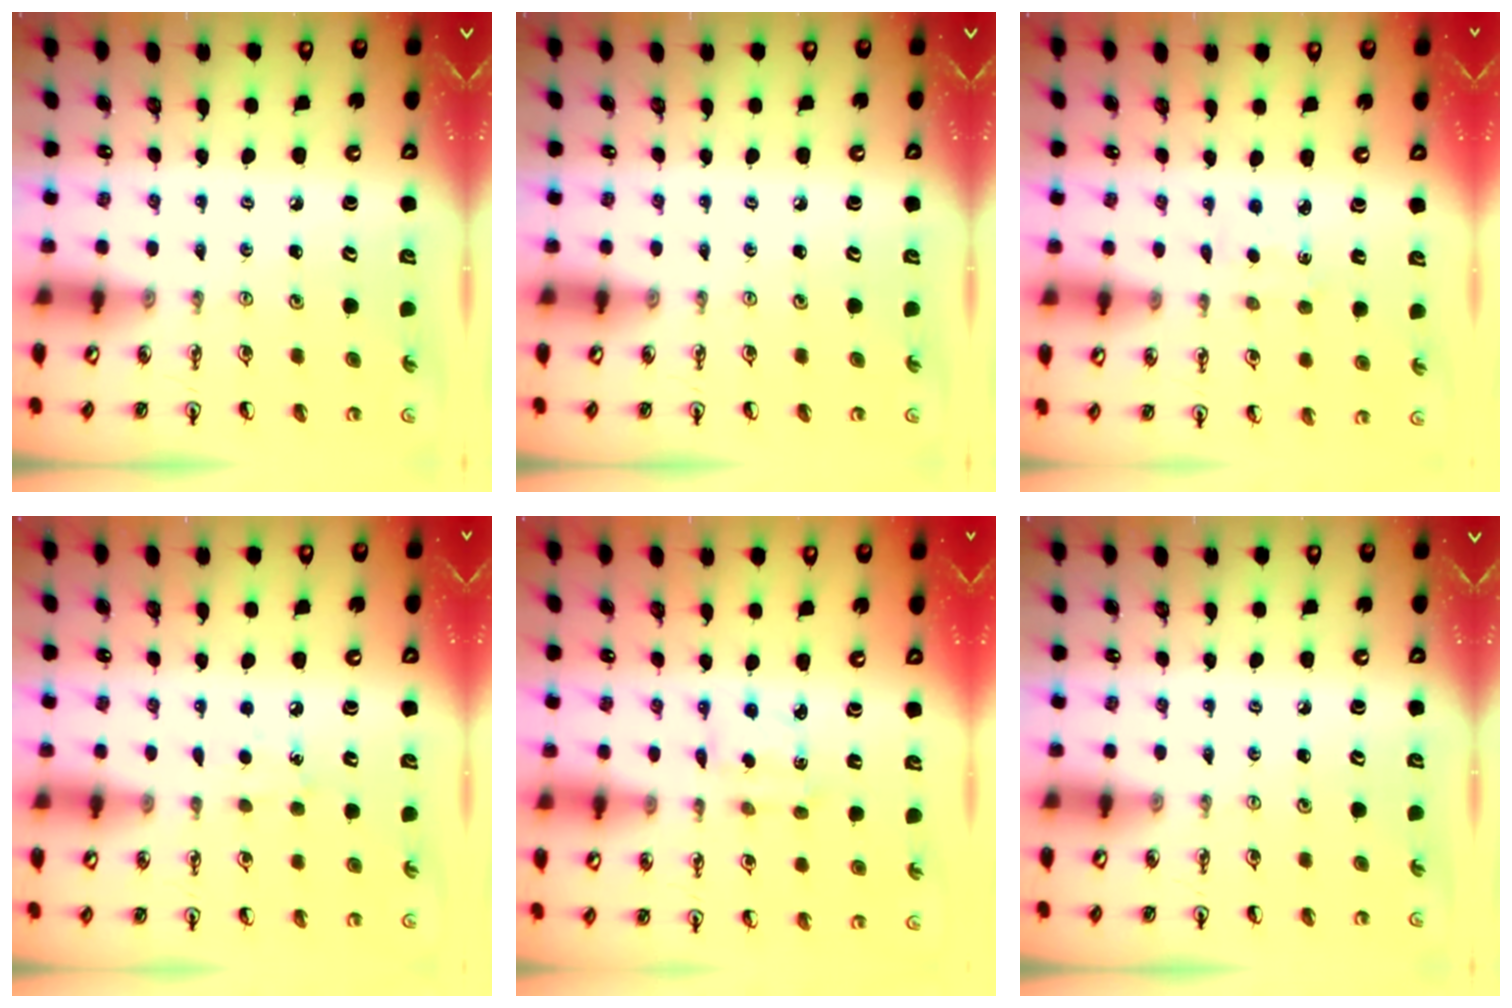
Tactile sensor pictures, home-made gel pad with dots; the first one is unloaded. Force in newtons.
{"total": 0.0}
{"total": 1.3, "press": 1.2, "slide": 0.3}
{"total": 6.4, "press": 6.4, "slide": 0.8}
{"total": 2.2, "press": 2.1, "slide": 0.6}
{"total": 0.0}